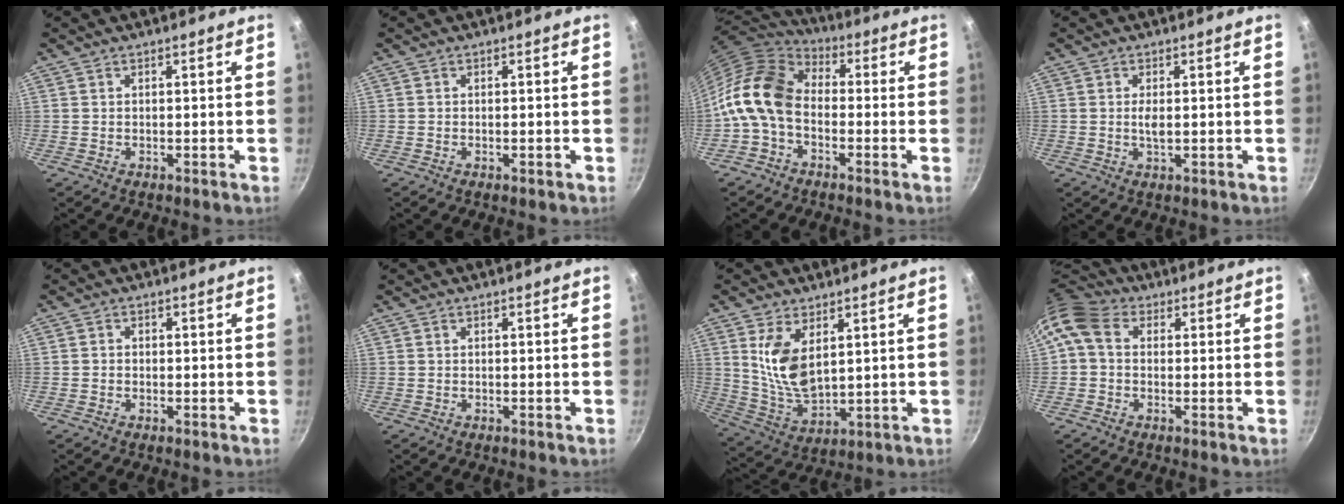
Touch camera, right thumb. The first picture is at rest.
{"total": 0.8, "force": [-0.3, 0.3, 0.7], "torque": [-0.011, 0.002, -0.006]}
{"total": 12.9, "force": [-2.4, 8.9, 9.0], "torque": [-0.158, 0.043, -0.071]}
{"total": 2.2, "force": [0.1, 0.8, 2.0], "torque": [-0.039, -0.003, 0.002]}
{"total": 1.0, "force": [-0.2, 0.9, 0.4], "torque": [-0.008, 0.004, -0.006]}
{"total": 0.0}
{"total": 10.7, "force": [3.5, 5.6, 8.5], "torque": [-0.156, -0.035, 0.081]}
{"total": 7.9, "force": [1.1, 6.1, 4.9], "torque": [-0.097, 0.020, 0.002]}